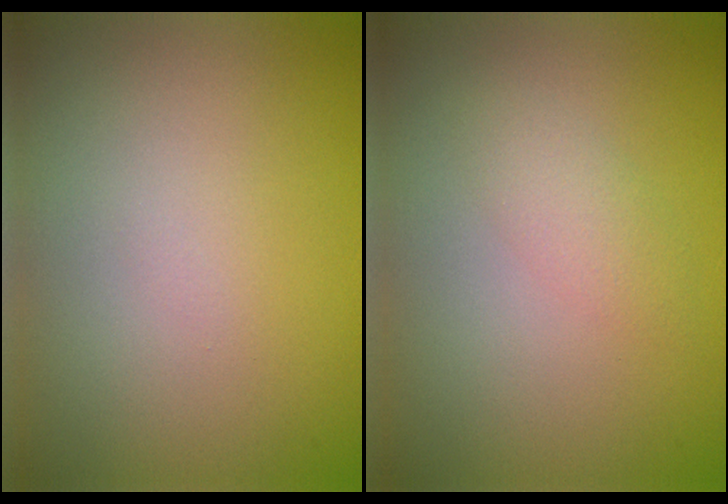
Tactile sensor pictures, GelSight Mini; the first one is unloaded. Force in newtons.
{"total": 1.6, "press": 1.6, "slide": 0.0}